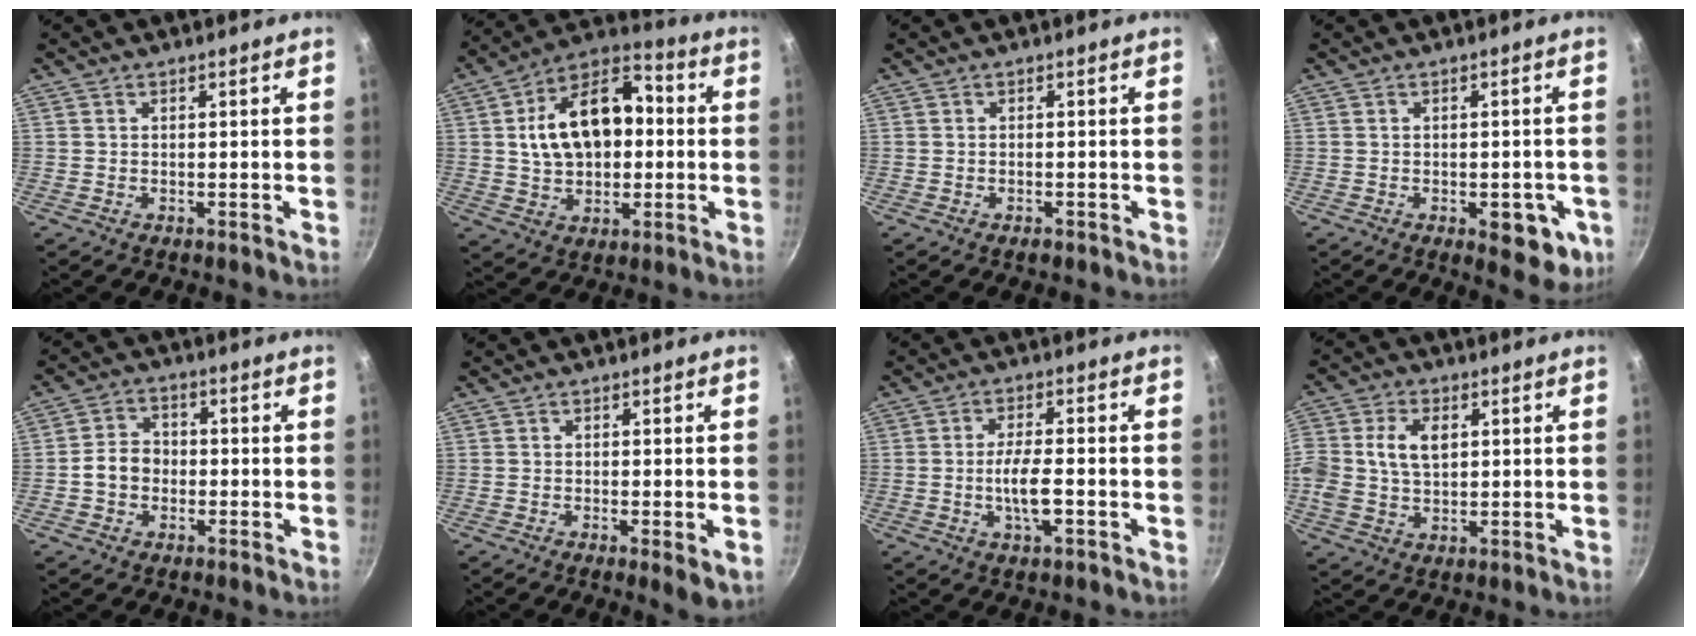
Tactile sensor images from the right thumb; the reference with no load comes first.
{"total": 17.8, "force": [1.8, 11.3, 13.7], "torque": [-0.199, 0.029, 0.024]}
{"total": 1.0, "force": [-0.7, 0.3, 0.6], "torque": [-0.011, 0.004, -0.012]}
{"total": 7.5, "force": [-2.9, 3.5, 6.0], "torque": [-0.051, 0.008, -0.026]}
{"total": 6.0, "force": [-1.2, 4.9, 3.1], "torque": [-0.040, 0.023, -0.031]}
{"total": 3.8, "force": [-1.1, 0.8, 3.6], "torque": [-0.054, -0.010, -0.017]}
{"total": 6.0, "force": [-1.4, 1.9, 5.5], "torque": [-0.102, 0.005, -0.026]}
{"total": 11.9, "force": [2.0, 8.1, 8.5], "torque": [-0.191, 0.003, 0.040]}